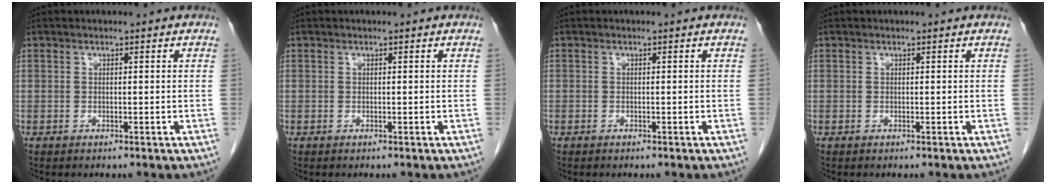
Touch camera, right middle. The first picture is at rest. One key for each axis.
{"total": 0.0}
{"total": 0.0}
{"total": 0.0}